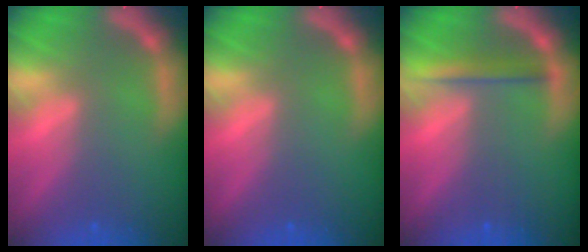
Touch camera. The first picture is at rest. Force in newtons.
{"total": 0.0}
{"total": 2.5}